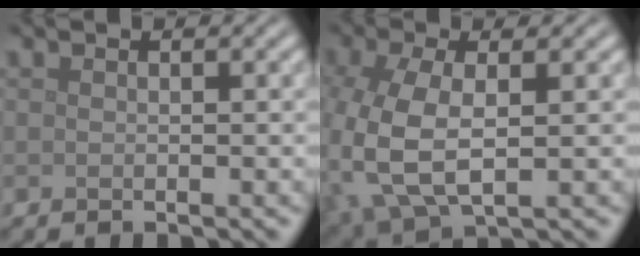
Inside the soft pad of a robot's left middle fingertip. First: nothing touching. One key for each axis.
{"total": 7.7, "fx": -1.2, "fy": 4.1, "fz": 6.4, "tx": -0.165, "ty": -0.013, "tz": -0.019}